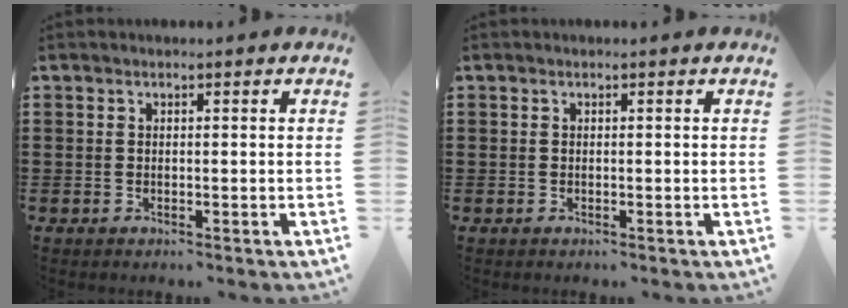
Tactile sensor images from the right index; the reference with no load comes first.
{"total": 0.0}